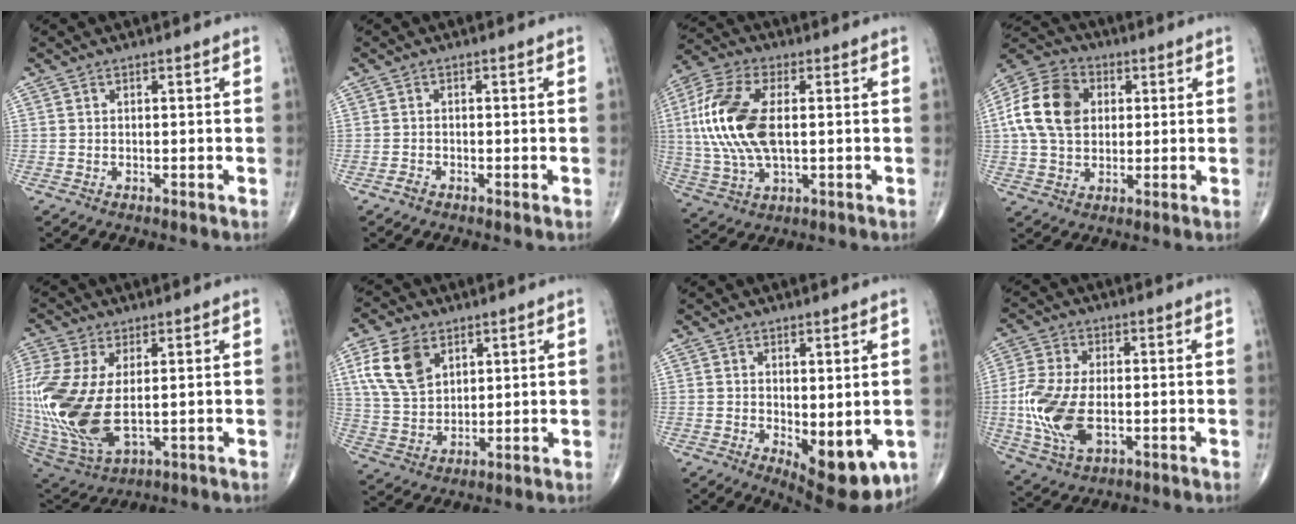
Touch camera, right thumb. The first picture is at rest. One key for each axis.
{"total": 0.9, "fx": -0.6, "fy": 0.4, "fz": 0.6, "tx": -0.010, "ty": -0.001, "tz": -0.015}
{"total": 16.9, "fx": 1.4, "fy": 8.6, "fz": 14.5, "tx": -0.325, "ty": 0.006, "tz": 0.027}
{"total": 14.4, "fx": 2.4, "fy": 10.8, "fz": 9.3, "tx": -0.162, "ty": 0.014, "tz": 0.035}
{"total": 20.4, "fx": 0.6, "fy": 10.8, "fz": 17.3, "tx": -0.423, "ty": -0.022, "tz": 0.031}
{"total": 11.2, "fx": 4.9, "fy": 7.3, "fz": 6.9, "tx": -0.119, "ty": -0.013, "tz": 0.100}
{"total": 10.8, "fx": -2.3, "fy": 4.8, "fz": 9.4, "tx": -0.100, "ty": -0.021, "tz": -0.016}
{"total": 12.7, "fx": -1.8, "fy": 7.0, "fz": 10.4, "tx": -0.232, "ty": -0.006, "tz": -0.031}